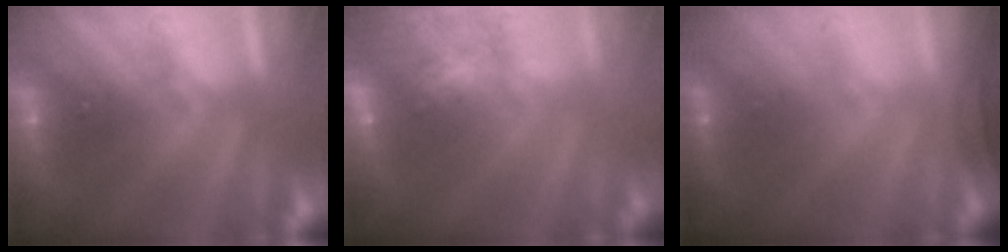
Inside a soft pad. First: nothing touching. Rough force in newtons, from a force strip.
{"total": 10.7}
{"total": 1.5}